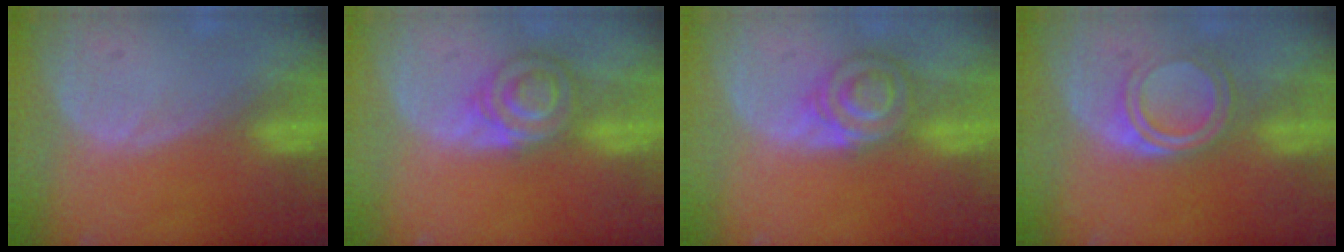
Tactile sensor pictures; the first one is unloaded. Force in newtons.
{"total": 5.8, "press": 5.7, "slide": 1.1}
{"total": 5.8, "press": 5.7, "slide": 1.1}
{"total": 4.4, "press": 4.4, "slide": 0.2}